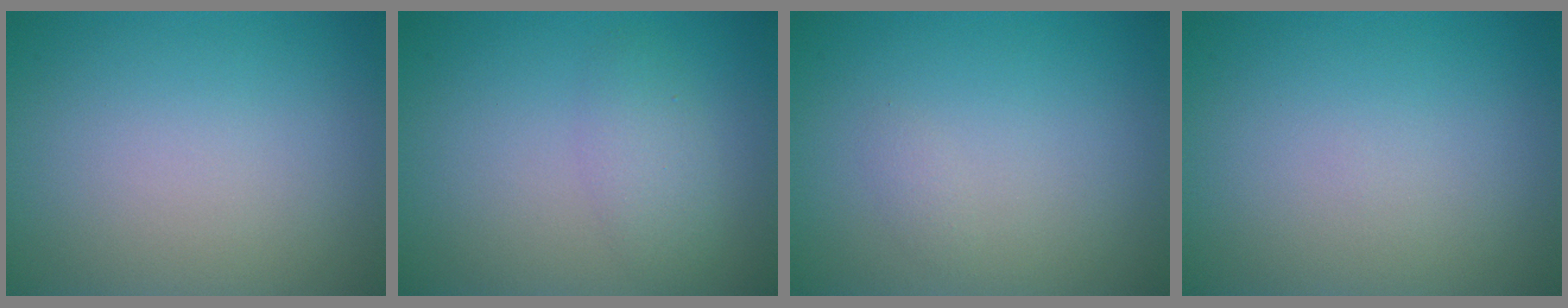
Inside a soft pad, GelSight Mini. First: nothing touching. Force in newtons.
{"total": 2.2, "press": 2.2, "slide": 0.1}
{"total": 0.6, "press": 0.6, "slide": 0.0}
{"total": 0.0}